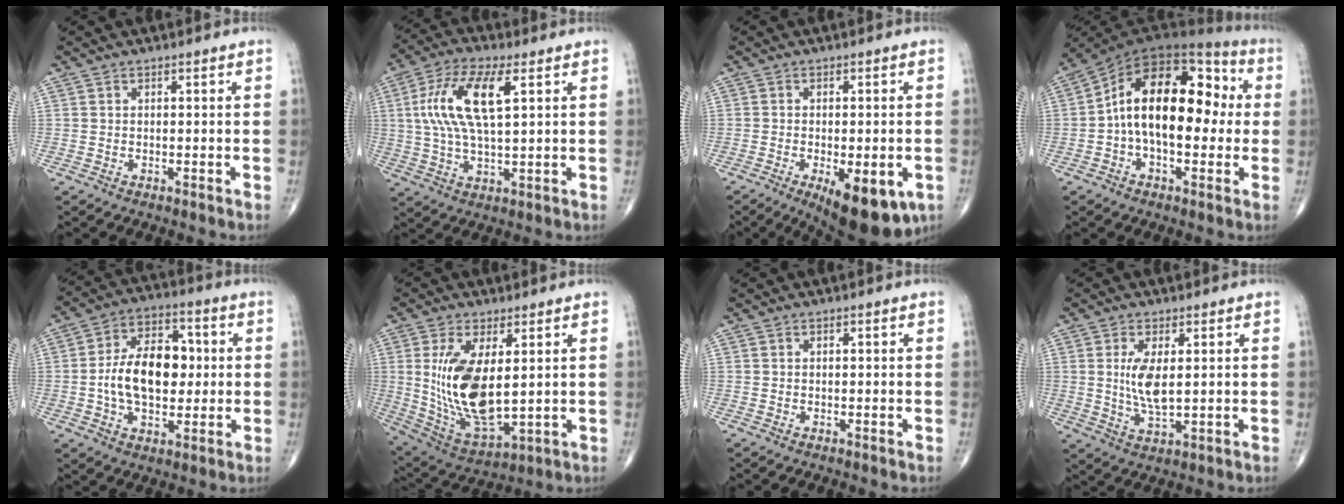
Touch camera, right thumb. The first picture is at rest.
{"total": 13.4, "force": [3.5, 4.9, 12.0], "torque": [-0.256, 0.008, 0.066]}
{"total": 13.2, "force": [-5.5, 5.4, 10.7], "torque": [-0.123, -0.004, -0.067]}
{"total": 18.7, "force": [0.4, 10.5, 15.4], "torque": [-0.224, 0.050, -0.004]}
{"total": 14.8, "force": [0.0, 9.2, 11.6], "torque": [-0.174, 0.021, -0.002]}
{"total": 16.0, "force": [2.1, 7.2, 14.2], "torque": [-0.275, -0.024, 0.060]}
{"total": 0.0}
{"total": 6.7, "force": [1.1, 2.5, 6.1], "torque": [-0.121, -0.017, 0.027]}